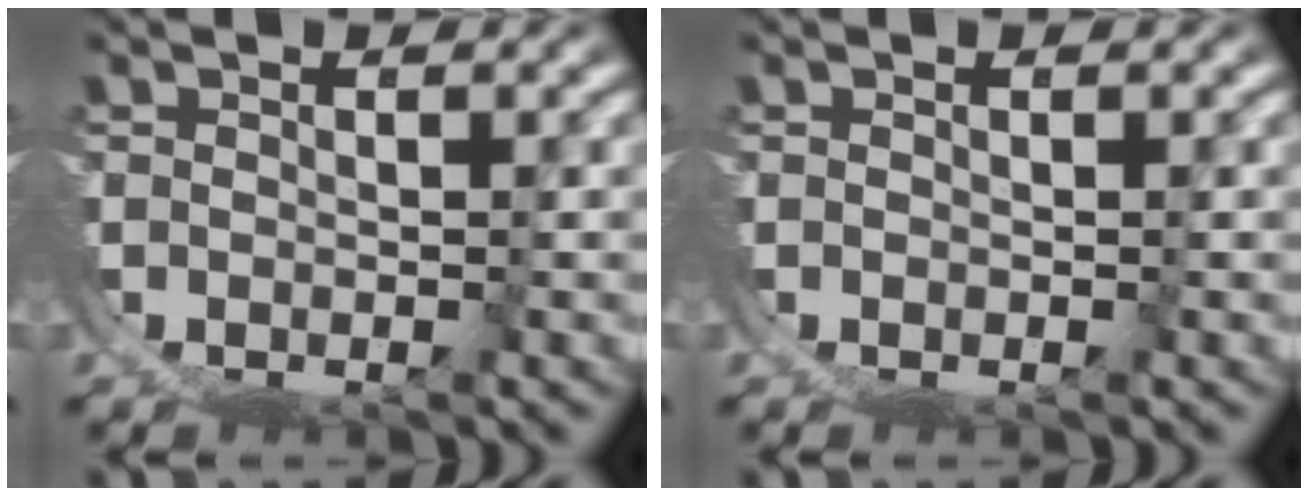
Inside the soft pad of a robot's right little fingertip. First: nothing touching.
{"total": 0.0}